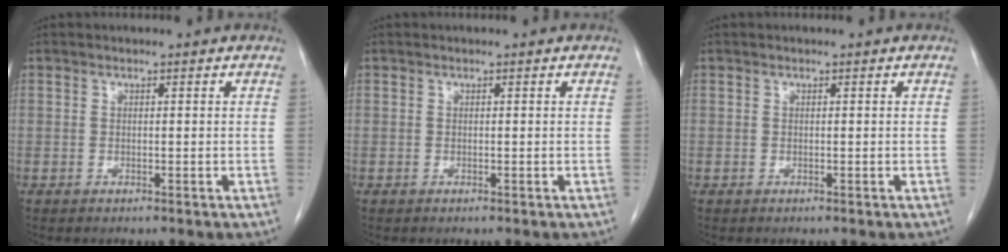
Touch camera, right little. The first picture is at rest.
{"total": 0.0}
{"total": 0.0}